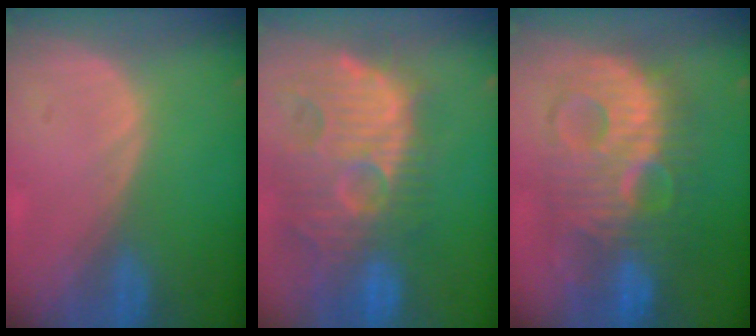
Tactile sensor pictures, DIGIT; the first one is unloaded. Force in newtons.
{"total": 14.1, "press": 12.4, "slide": 6.7}
{"total": 11.4, "press": 11.4, "slide": 0.7}